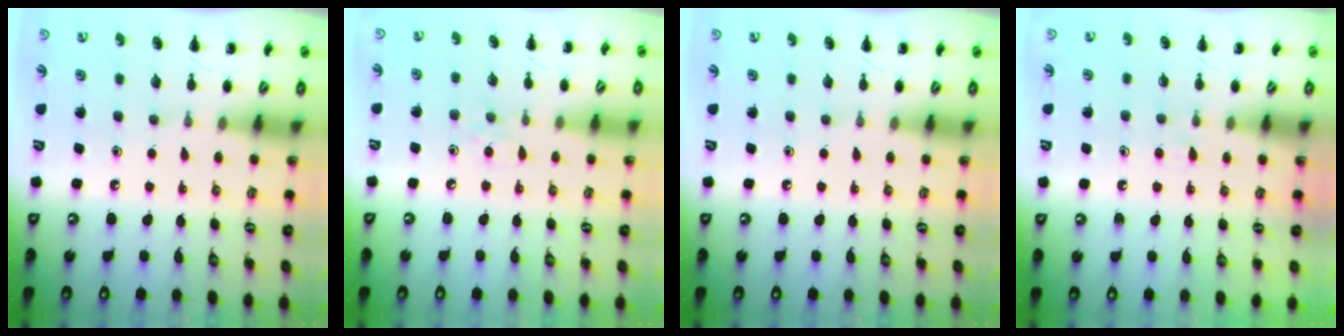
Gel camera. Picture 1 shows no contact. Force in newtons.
{"total": 4.8, "press": 4.5, "slide": 1.7}
{"total": 0.0}
{"total": 3.0, "press": 2.7, "slide": 1.2}